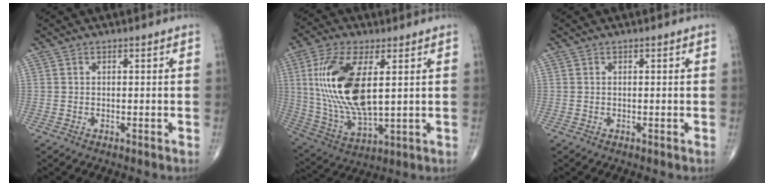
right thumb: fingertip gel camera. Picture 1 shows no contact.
{"total": 18.2, "force": [3.6, 7.8, 16.1], "torque": [-0.336, -0.019, 0.076]}
{"total": 0.0}